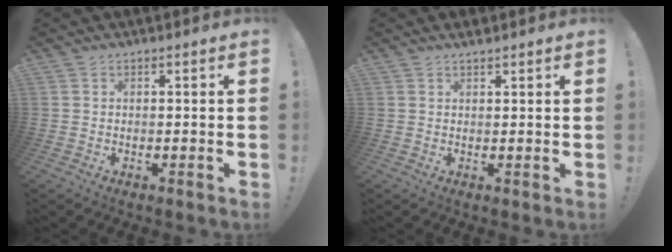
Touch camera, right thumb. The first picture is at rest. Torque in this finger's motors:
{"motor_torque": [-0.12, 0.10, 0.15, 0.10, -0.01]}